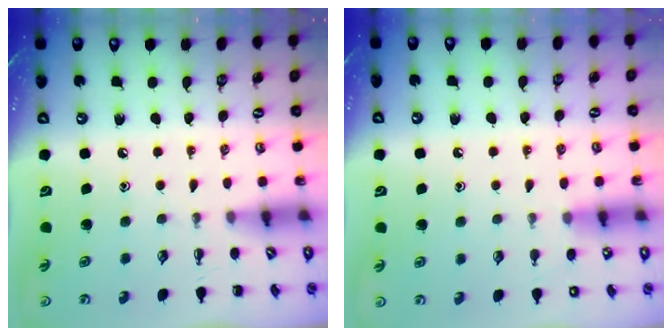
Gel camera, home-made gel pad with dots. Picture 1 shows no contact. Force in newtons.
{"total": 8.4, "press": 8.2, "slide": 2.0}